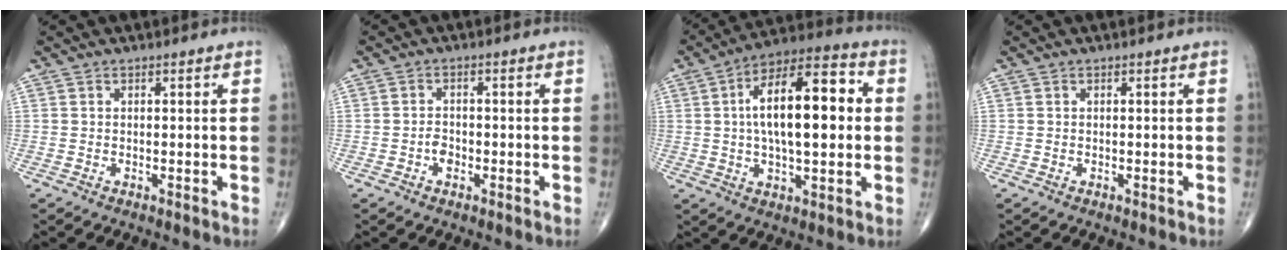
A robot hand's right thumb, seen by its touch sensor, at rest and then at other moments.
{"total": 2.2, "force": [-0.9, 1.6, 1.3], "torque": [-0.013, 0.006, -0.019]}
{"total": 19.1, "force": [2.2, 8.0, 17.2], "torque": [-0.266, 0.025, 0.027]}
{"total": 0.0}